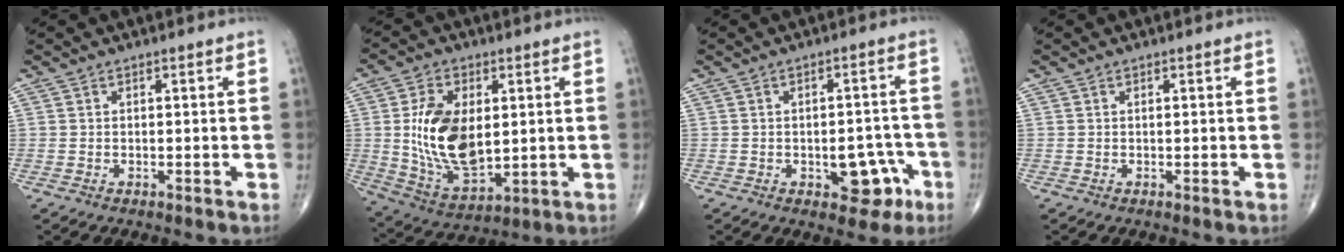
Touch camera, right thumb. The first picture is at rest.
{"total": 16.2, "force": [1.7, 9.3, 13.2], "torque": [-0.232, -0.016, 0.044]}
{"total": 7.8, "force": [-3.0, 4.5, 5.6], "torque": [-0.036, 0.026, -0.030]}
{"total": 0.0}